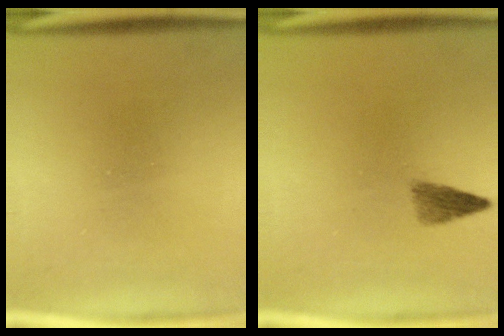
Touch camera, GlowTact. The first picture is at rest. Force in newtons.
{"total": 2.2}